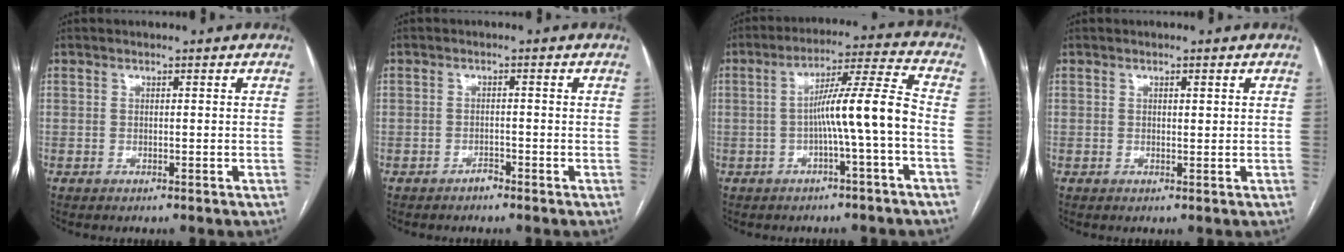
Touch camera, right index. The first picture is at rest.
{"total": 1.2, "force": [-1.0, 0.5, 0.3], "torque": [0.000, 0.004, -0.017]}
{"total": 9.4, "force": [-2.0, -1.0, 9.2], "torque": [-0.149, 0.025, -0.032]}
{"total": 0.9, "force": [0.4, 0.3, 0.7], "torque": [-0.013, 0.000, 0.006]}